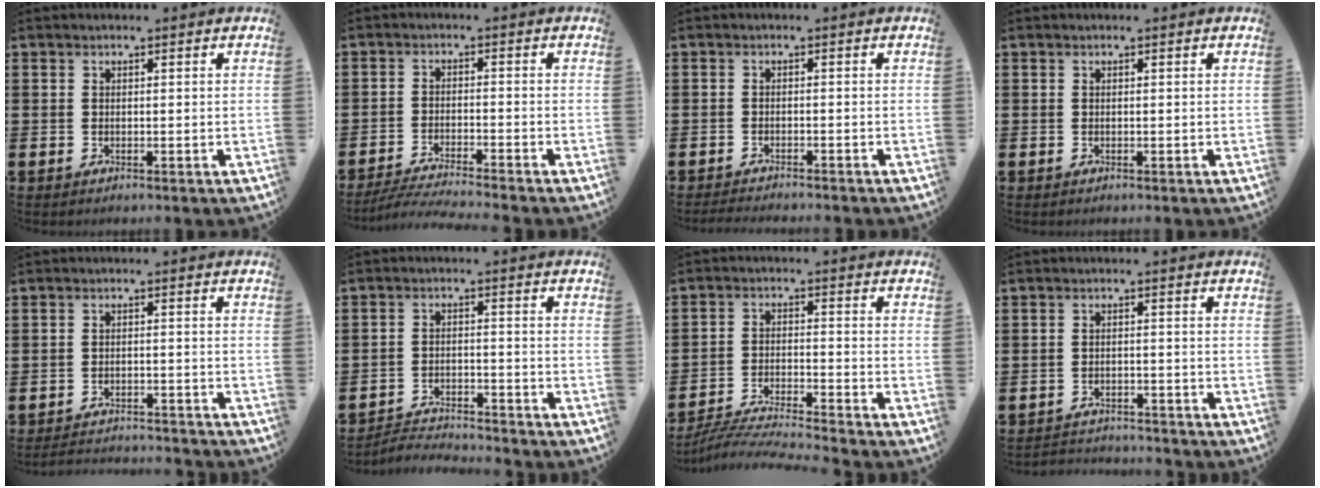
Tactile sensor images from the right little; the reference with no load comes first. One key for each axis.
{"total": 3.1, "fx": -2.9, "fy": -0.3, "fz": 1.2, "tx": -0.017, "ty": -0.002, "tz": -0.055}
{"total": 1.3, "fx": -1.3, "fy": -0.1, "fz": 0.2, "tx": -0.003, "ty": 0.000, "tz": -0.025}
{"total": 0.0}
{"total": 2.5, "fx": -2.5, "fy": 0.0, "fz": 0.1, "tx": -0.005, "ty": 0.002, "tz": -0.053}
{"total": 3.1, "fx": -3.1, "fy": 0.1, "fz": 0.0, "tx": -0.005, "ty": 0.003, "tz": -0.067}
{"total": 5.0, "fx": -4.8, "fy": -0.4, "fz": 1.3, "tx": -0.025, "ty": -0.013, "tz": -0.096}
{"total": 2.3, "fx": -2.3, "fy": 0.1, "fz": -0.3, "tx": -0.002, "ty": 0.003, "tz": -0.051}